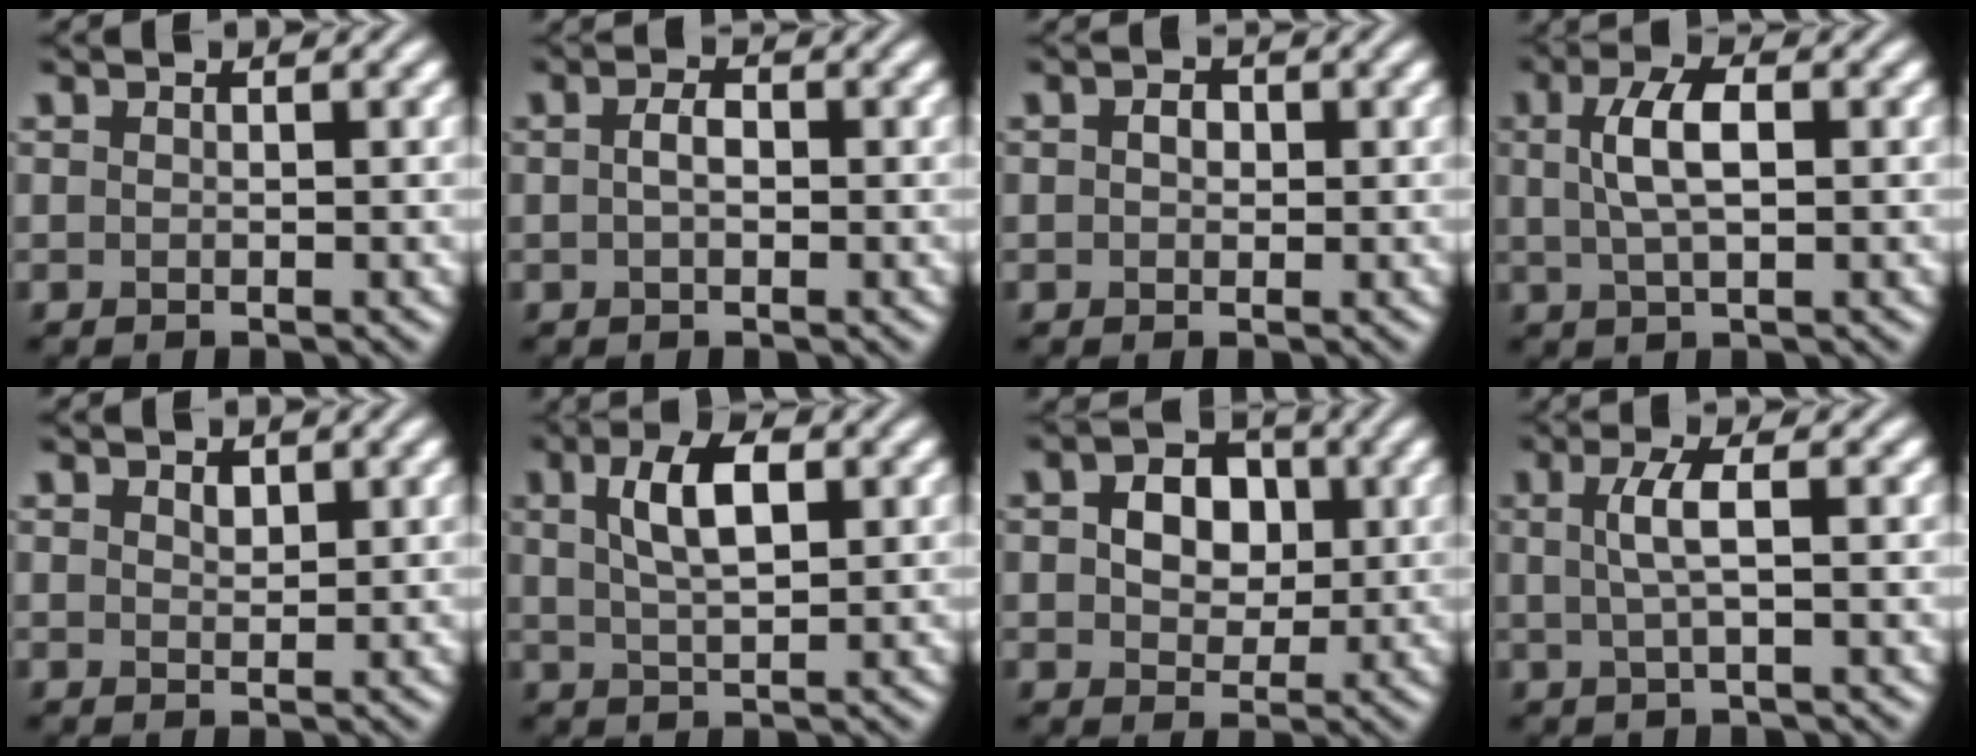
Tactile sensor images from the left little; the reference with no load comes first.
{"total": 1.6, "force": [0.0, 0.9, 1.3], "torque": [-0.026, 0.003, -0.003]}
{"total": 1.4, "force": [0.2, 1.0, 0.9], "torque": [-0.013, 0.001, -0.001]}
{"total": 4.0, "force": [0.8, 1.5, 3.6], "torque": [-0.077, 0.008, 0.012]}
{"total": 1.2, "force": [0.7, 0.7, 0.6], "torque": [-0.011, -0.001, 0.014]}
{"total": 5.0, "force": [1.6, 2.1, 4.2], "torque": [-0.081, 0.008, 0.027]}
{"total": 5.0, "force": [0.8, 3.7, 3.2], "torque": [-0.056, 0.003, 0.002]}
{"total": 2.8, "force": [0.3, 0.6, 2.7], "torque": [-0.055, 0.005, 0.006]}